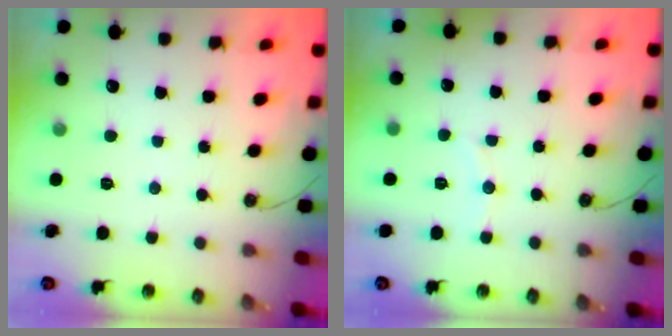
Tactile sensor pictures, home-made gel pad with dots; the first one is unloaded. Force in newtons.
{"total": 4.3, "press": 4.2, "slide": 1.0}